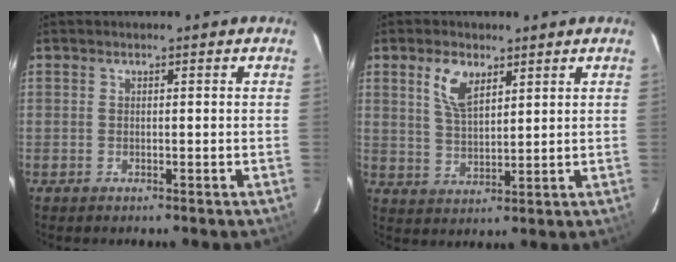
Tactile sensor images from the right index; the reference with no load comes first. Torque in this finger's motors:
{"motor_torque": [0.17, 0.16, 0.36, 0.09]}